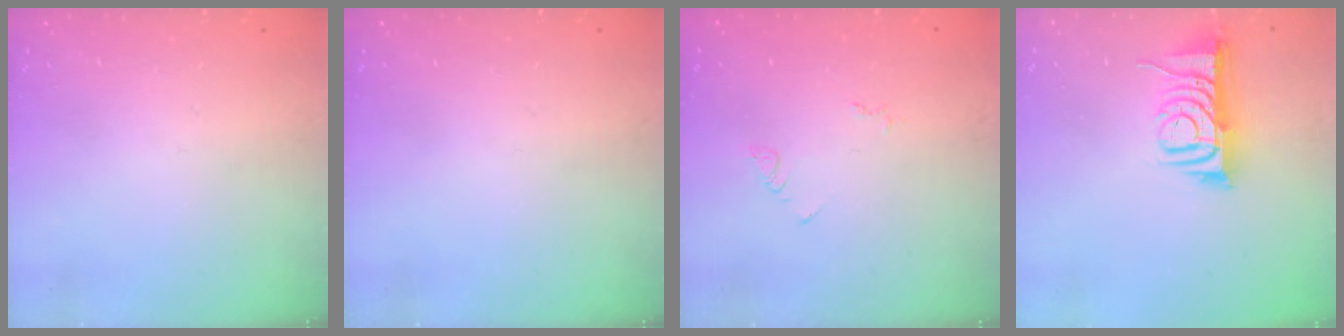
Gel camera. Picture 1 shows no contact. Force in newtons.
{"total": 0.0}
{"total": 2.9, "press": 2.9, "slide": 0.4}
{"total": 8.0, "press": 8.0, "slide": 0.4}